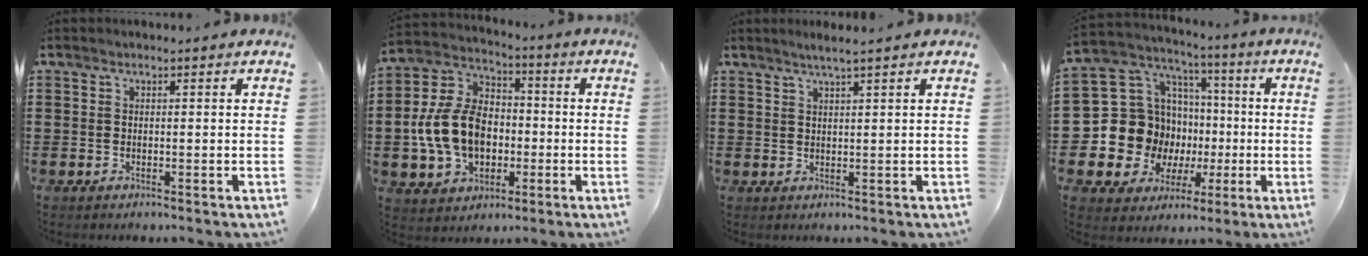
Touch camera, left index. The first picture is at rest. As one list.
[{"total": 12.1, "force": [-1.7, 9.1, 7.8], "torque": [-0.203, 0.016, -0.033]}, {"total": 2.0, "force": [1.6, -0.3, 1.2], "torque": [-0.026, 0.000, 0.029]}, {"total": 14.4, "force": [-2.2, 13.6, 4.2], "torque": [-0.138, -0.021, -0.010]}]